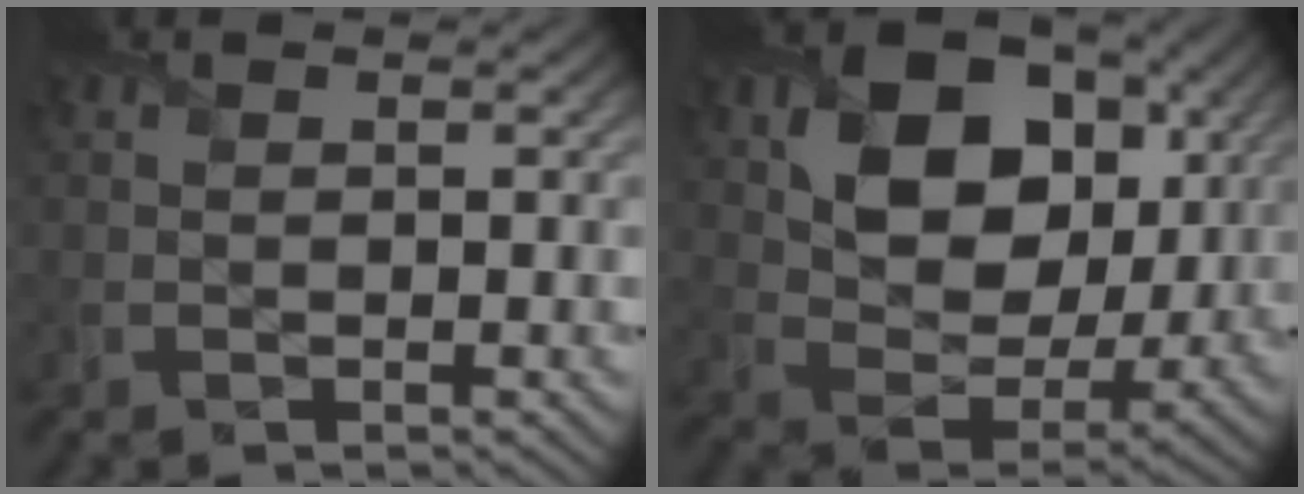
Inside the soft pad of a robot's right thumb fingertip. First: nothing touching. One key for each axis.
{"total": 13.0, "fx": 4.5, "fy": 9.1, "fz": 8.1, "tx": -0.156, "ty": -0.010, "tz": 0.078}